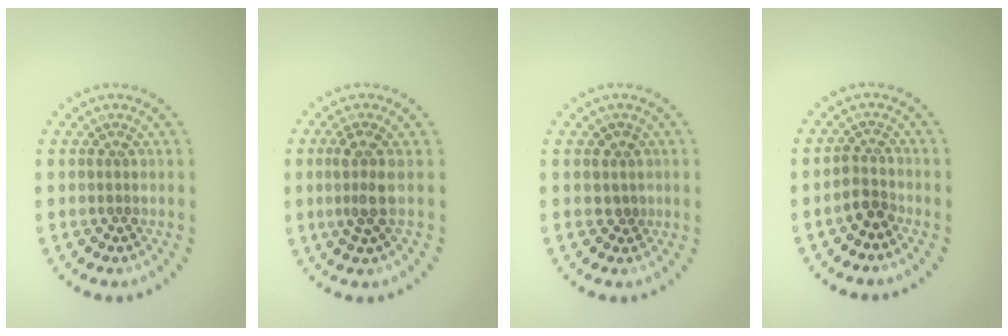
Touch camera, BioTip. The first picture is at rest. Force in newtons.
{"total": 2.4, "press": 1.9, "slide": 1.5}
{"total": 1.1, "press": 0.9, "slide": 0.5}
{"total": 1.8, "press": 1.4, "slide": 1.1}